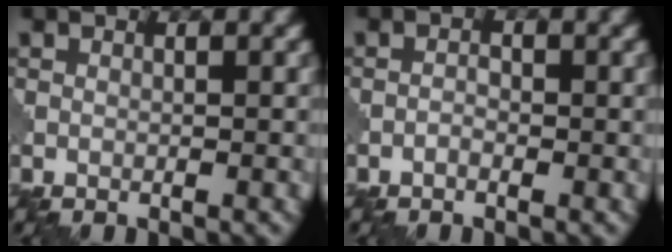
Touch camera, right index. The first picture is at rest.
{"total": 0.9, "force": [-0.6, 0.4, 0.5], "torque": [-0.009, 0.002, -0.014]}